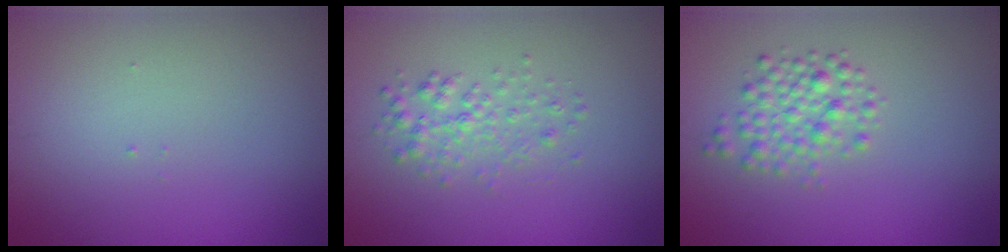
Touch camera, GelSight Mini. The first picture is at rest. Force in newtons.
{"total": 2.1, "press": 2.1, "slide": 0.0}
{"total": 2.7, "press": 2.7, "slide": 0.1}